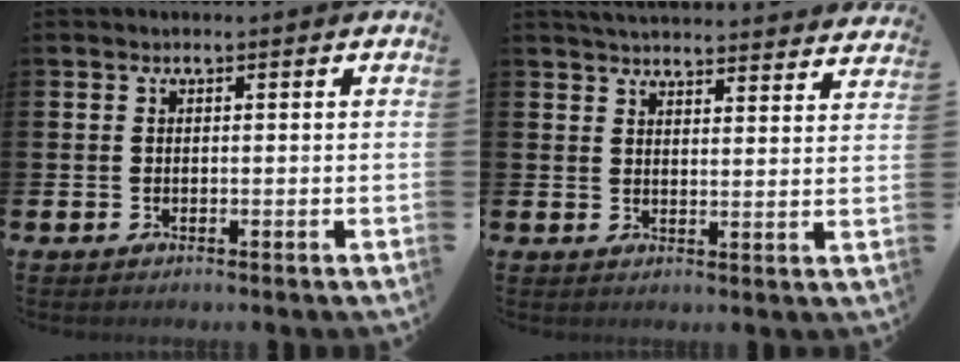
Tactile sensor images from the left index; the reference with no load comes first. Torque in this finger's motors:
{"motor_torque": [0.99, -1.15, 0.39, 0.03]}